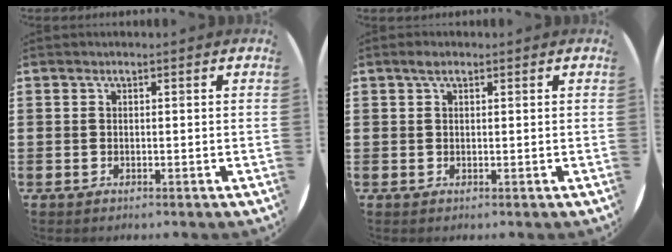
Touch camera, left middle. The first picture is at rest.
{"total": 1.2, "force": [0.7, 0.6, 0.8], "torque": [-0.010, 0.002, 0.011]}